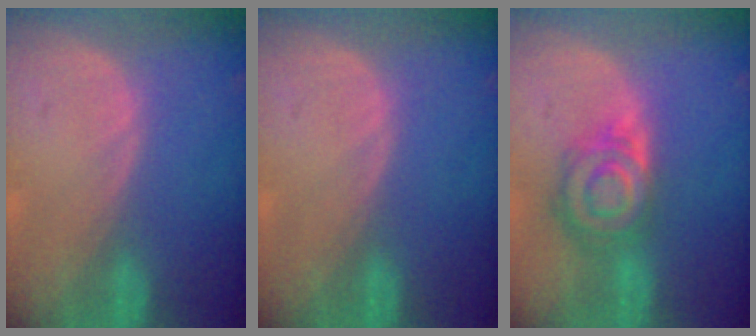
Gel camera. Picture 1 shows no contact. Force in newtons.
{"total": 0.0}
{"total": 8.1, "press": 7.1, "slide": 3.9}